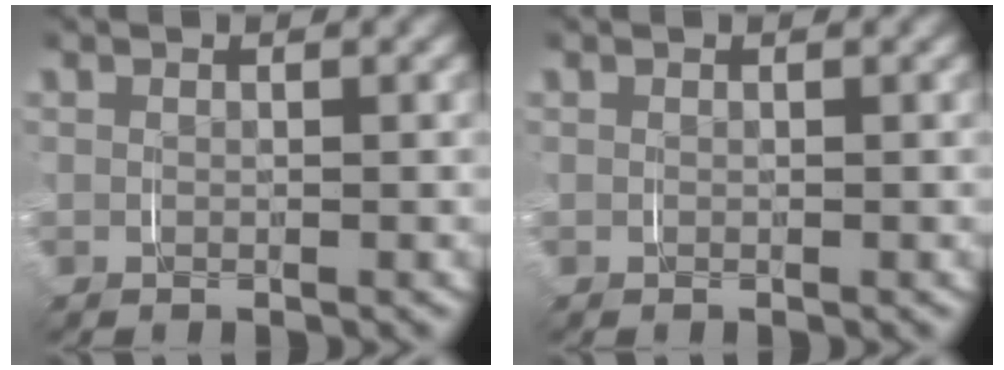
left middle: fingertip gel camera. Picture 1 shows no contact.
{"total": 0.0}